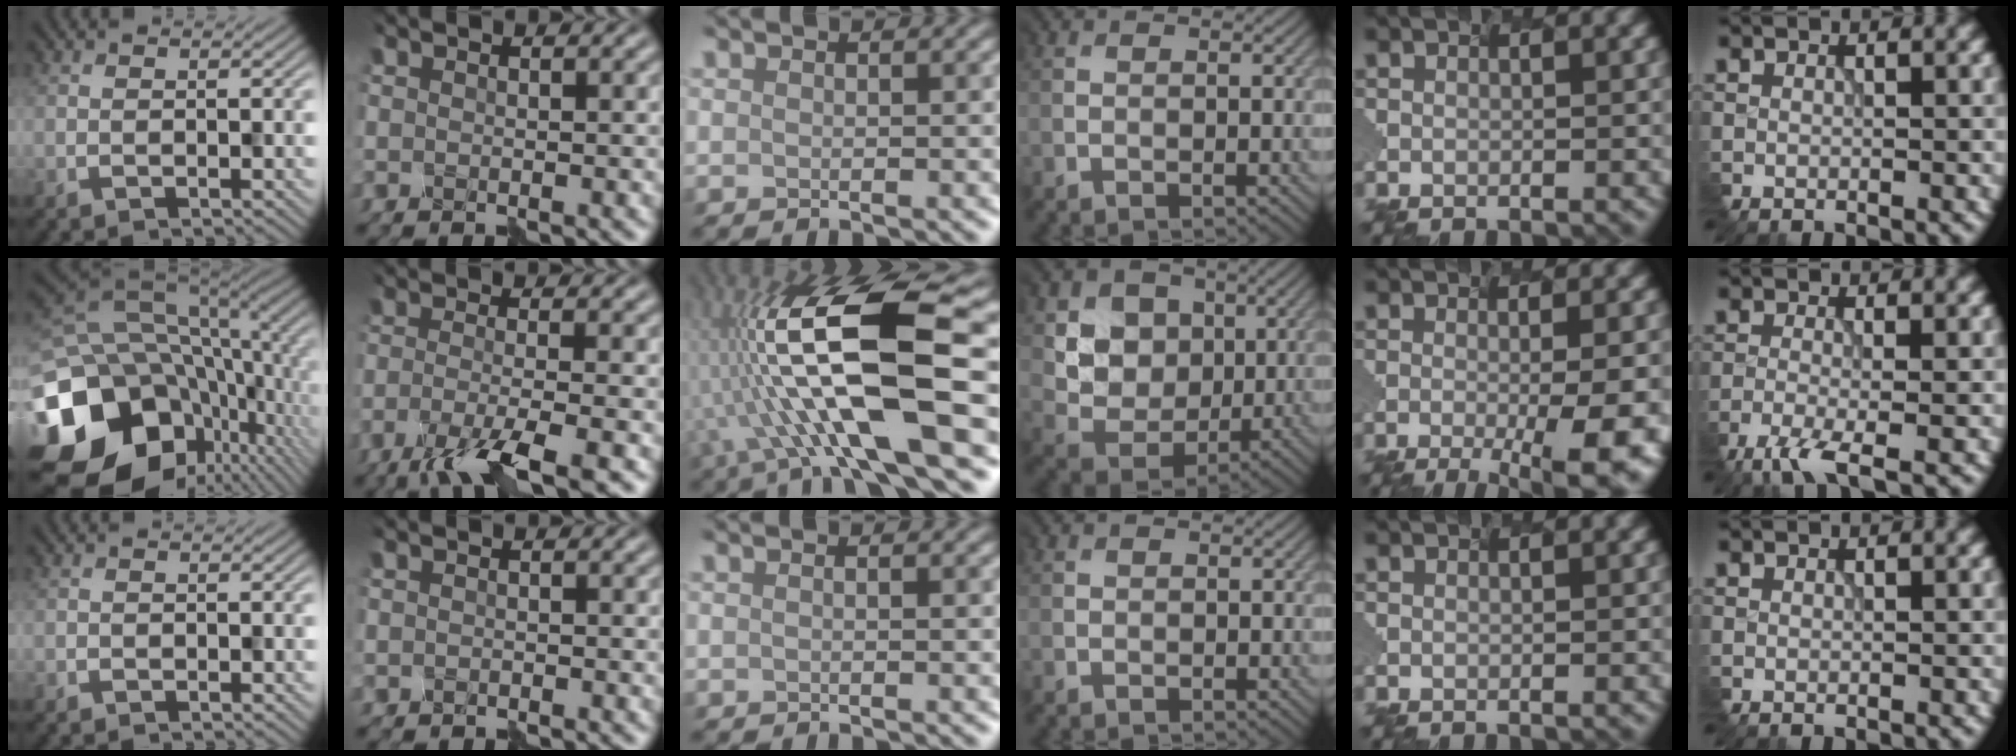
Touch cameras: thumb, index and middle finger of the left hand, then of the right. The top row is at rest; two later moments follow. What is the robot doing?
{"motion": "disassemble", "object": "velcro strap"}